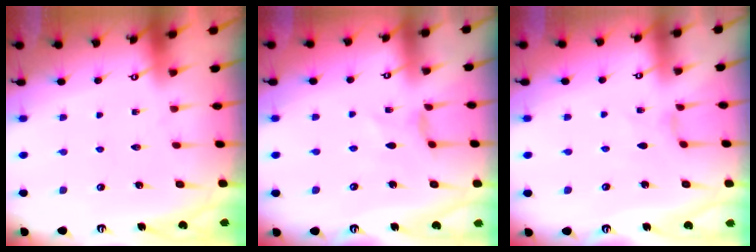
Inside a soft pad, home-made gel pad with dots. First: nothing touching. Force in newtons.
{"total": 2.3, "press": 2.3, "slide": 0.4}
{"total": 2.0, "press": 2.0, "slide": 0.2}